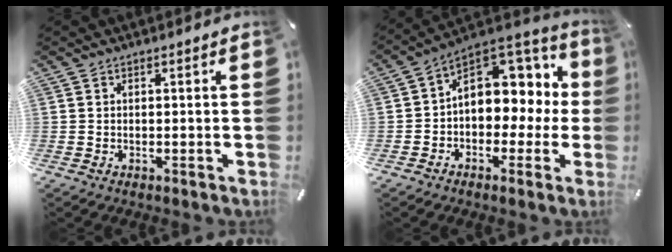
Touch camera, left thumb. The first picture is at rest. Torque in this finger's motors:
{"motor_torque": [1.89, 3.12, 0.95, 0.57, 0.18]}